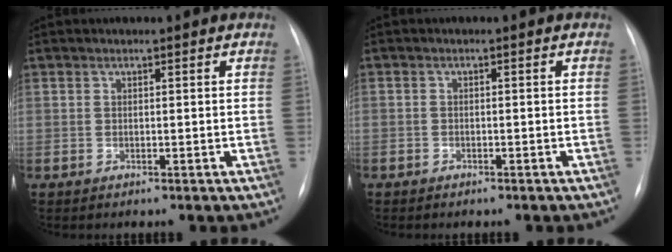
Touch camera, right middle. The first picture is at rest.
{"total": 1.2, "force": [-0.9, 0.8, 0.2], "torque": [-0.007, 0.004, -0.011]}